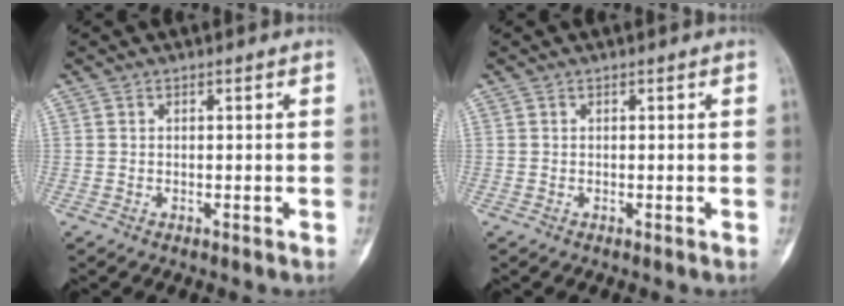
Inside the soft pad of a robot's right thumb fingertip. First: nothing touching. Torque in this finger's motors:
{"motor_torque": [0.01, 0.01, 0.00, 0.00, 0.00]}